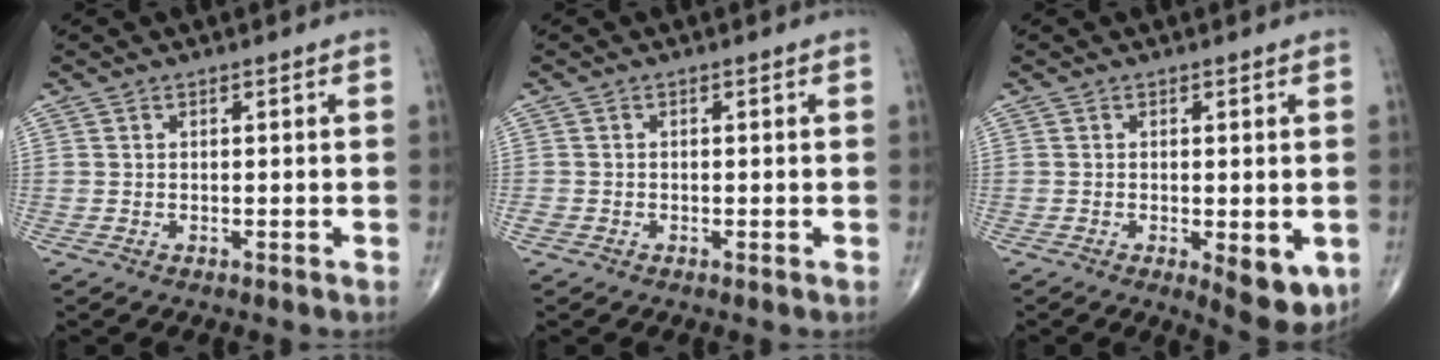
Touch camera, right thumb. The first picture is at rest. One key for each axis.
{"total": 0.9, "fx": -0.4, "fy": 0.7, "fz": 0.5, "tx": -0.012, "ty": -0.002, "tz": -0.010}
{"total": 7.0, "fx": -1.8, "fy": 2.7, "fz": 6.2, "tx": -0.075, "ty": -0.017, "tz": -0.020}